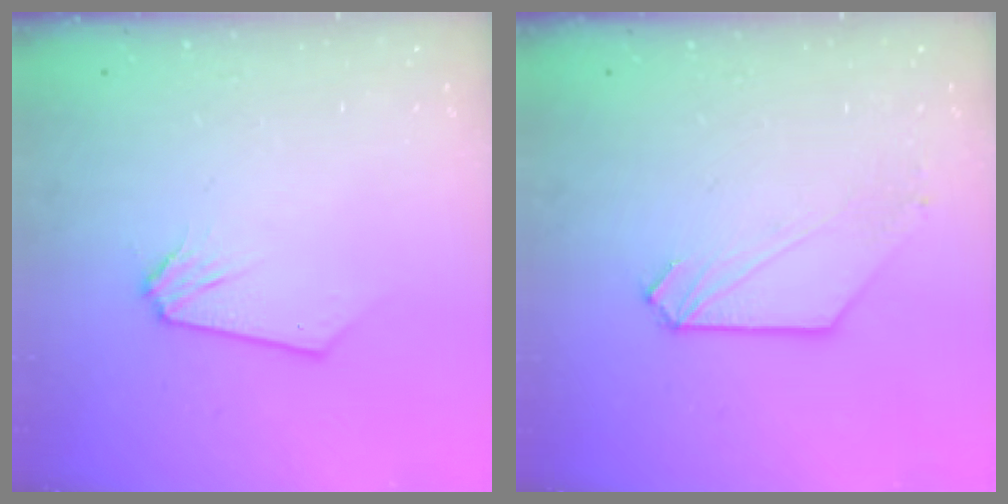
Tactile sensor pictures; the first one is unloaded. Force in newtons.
{"total": 1.8, "press": 1.8, "slide": 0.1}